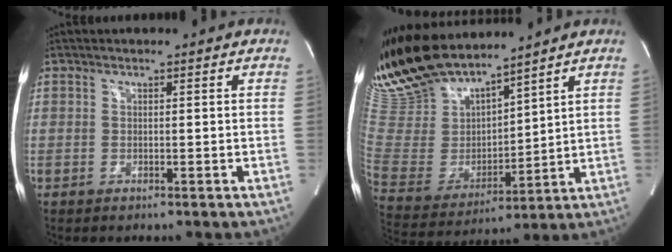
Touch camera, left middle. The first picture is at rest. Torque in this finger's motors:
{"motor_torque": [0.37, -0.35, 1.05, 0.21]}